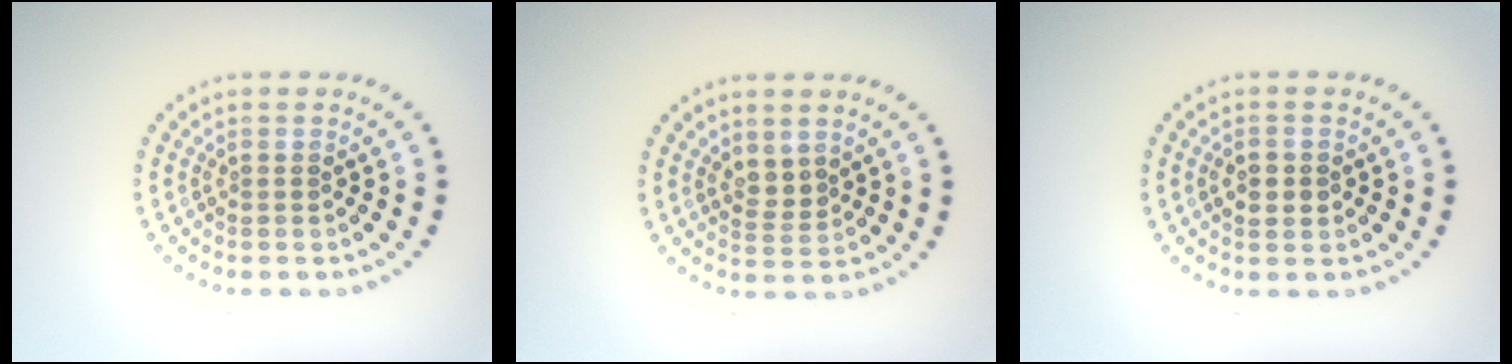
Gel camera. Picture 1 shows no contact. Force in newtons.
{"total": 1.7, "press": 1.3, "slide": 1.0}
{"total": 1.6, "press": 1.6, "slide": 0.2}